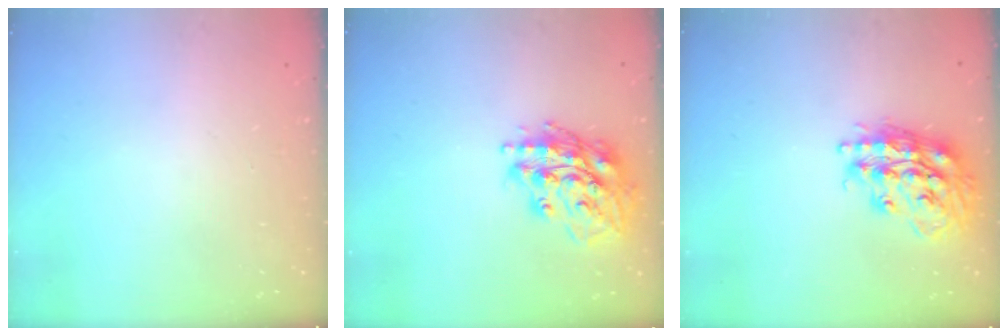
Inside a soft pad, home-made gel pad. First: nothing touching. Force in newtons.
{"total": 17.6, "press": 17.4, "slide": 2.6}
{"total": 18.8, "press": 18.8, "slide": 1.5}